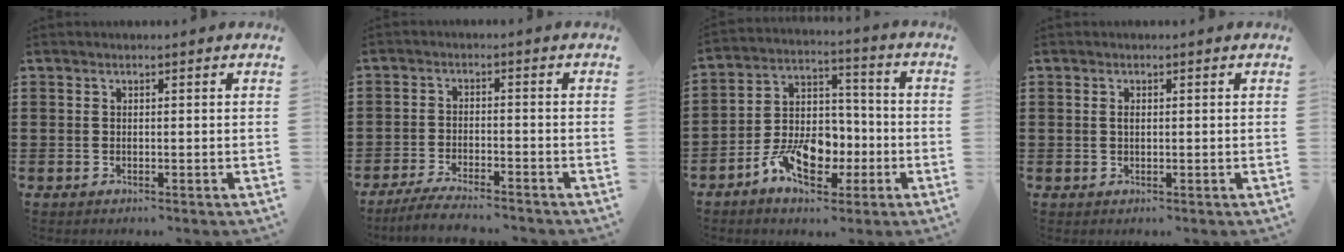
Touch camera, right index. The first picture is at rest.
{"total": 4.2, "force": [-4.0, 0.0, 1.5], "torque": [-0.031, -0.004, -0.078]}
{"total": 9.9, "force": [-4.3, 6.2, 6.5], "torque": [-0.132, 0.011, -0.077]}
{"total": 0.7, "force": [0.0, 0.3, 0.7], "torque": [-0.015, 0.001, 0.000]}